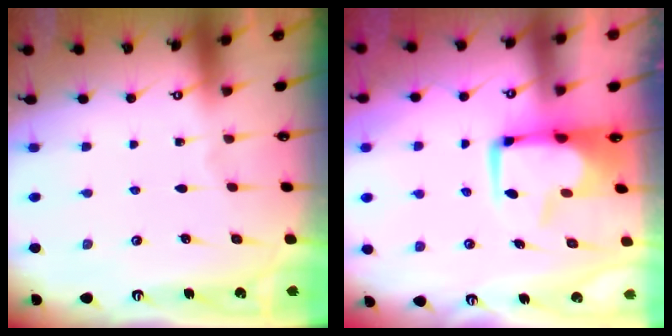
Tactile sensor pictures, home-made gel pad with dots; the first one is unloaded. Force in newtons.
{"total": 1.4, "press": 1.0, "slide": 1.0}